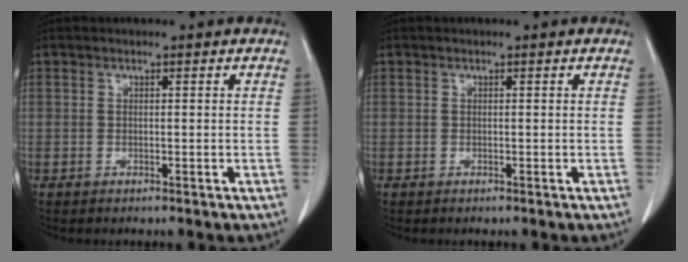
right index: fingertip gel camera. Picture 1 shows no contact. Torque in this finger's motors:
{"motor_torque": [0.08, 0.01, -0.03, 0.00]}